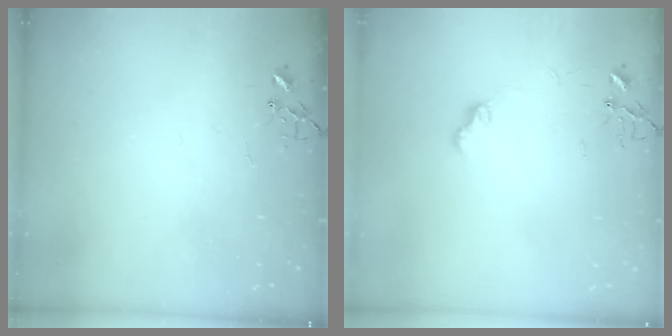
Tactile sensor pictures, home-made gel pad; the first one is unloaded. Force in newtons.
{"total": 6.9, "press": 6.9, "slide": 0.7}